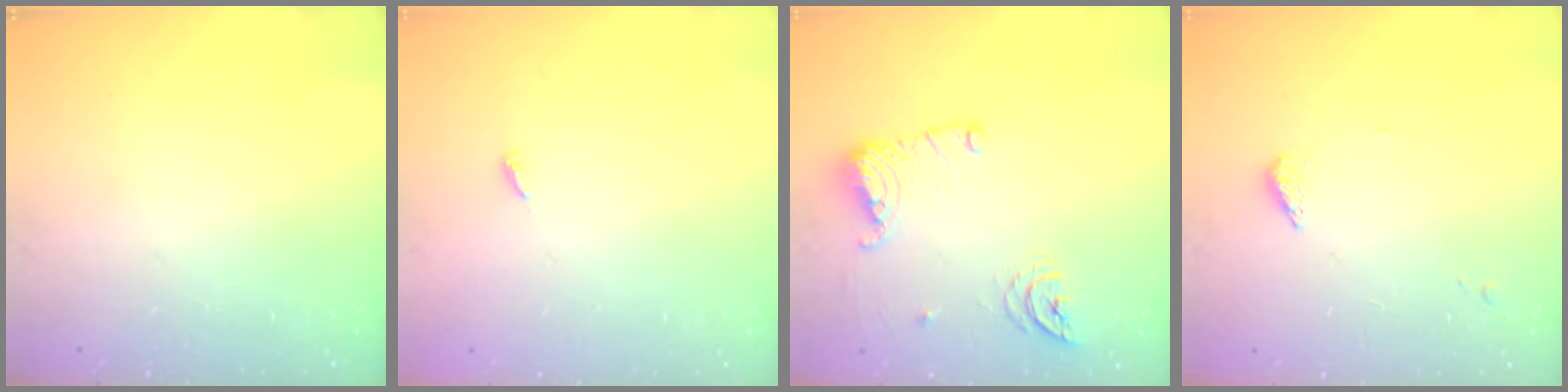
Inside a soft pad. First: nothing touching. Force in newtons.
{"total": 2.5, "press": 2.5, "slide": 0.2}
{"total": 12.2, "press": 12.1, "slide": 1.2}
{"total": 3.9, "press": 3.9, "slide": 0.5}